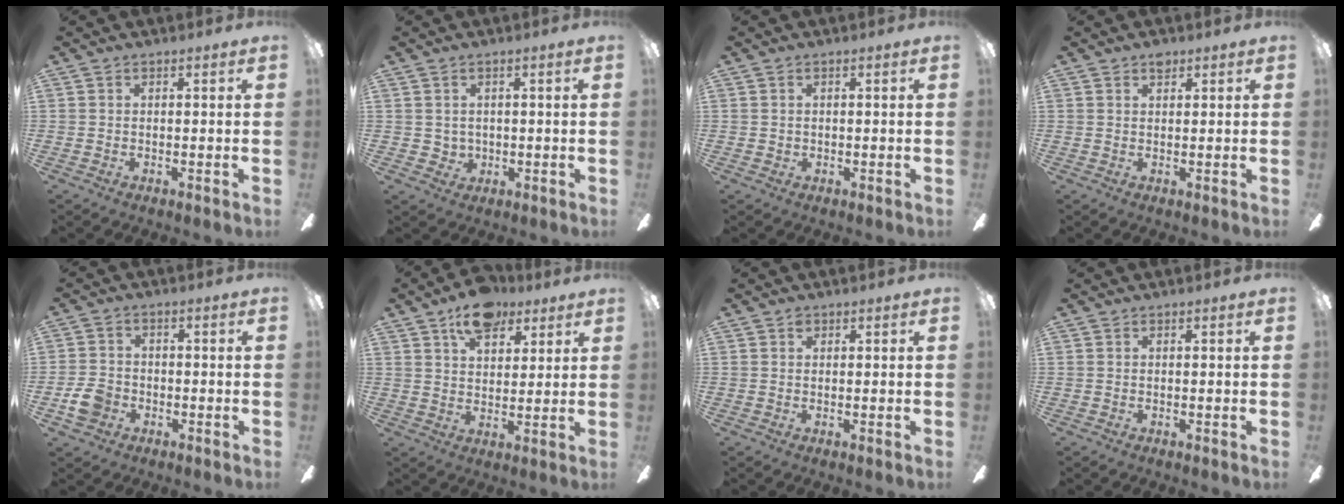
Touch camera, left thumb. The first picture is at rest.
{"total": 2.6, "force": [1.0, 2.3, 0.4], "torque": [-0.007, -0.002, 0.017]}
{"total": 0.7, "force": [0.2, 0.7, 0.1], "torque": [-0.002, 0.005, 0.002]}
{"total": 1.8, "force": [1.4, 0.9, 0.8], "torque": [-0.009, -0.003, 0.024]}
{"total": 5.8, "force": [-2.2, 4.5, 3.0], "torque": [-0.065, 0.012, -0.041]}
{"total": 10.3, "force": [6.8, 5.6, 5.2], "torque": [-0.073, -0.022, 0.121]}
{"total": 1.0, "force": [0.5, 0.7, 0.5], "torque": [-0.013, 0.001, 0.010]}
{"total": 0.0}